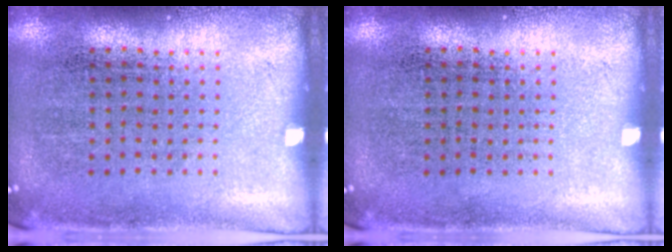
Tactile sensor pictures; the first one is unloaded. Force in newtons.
{"total": 0.0}